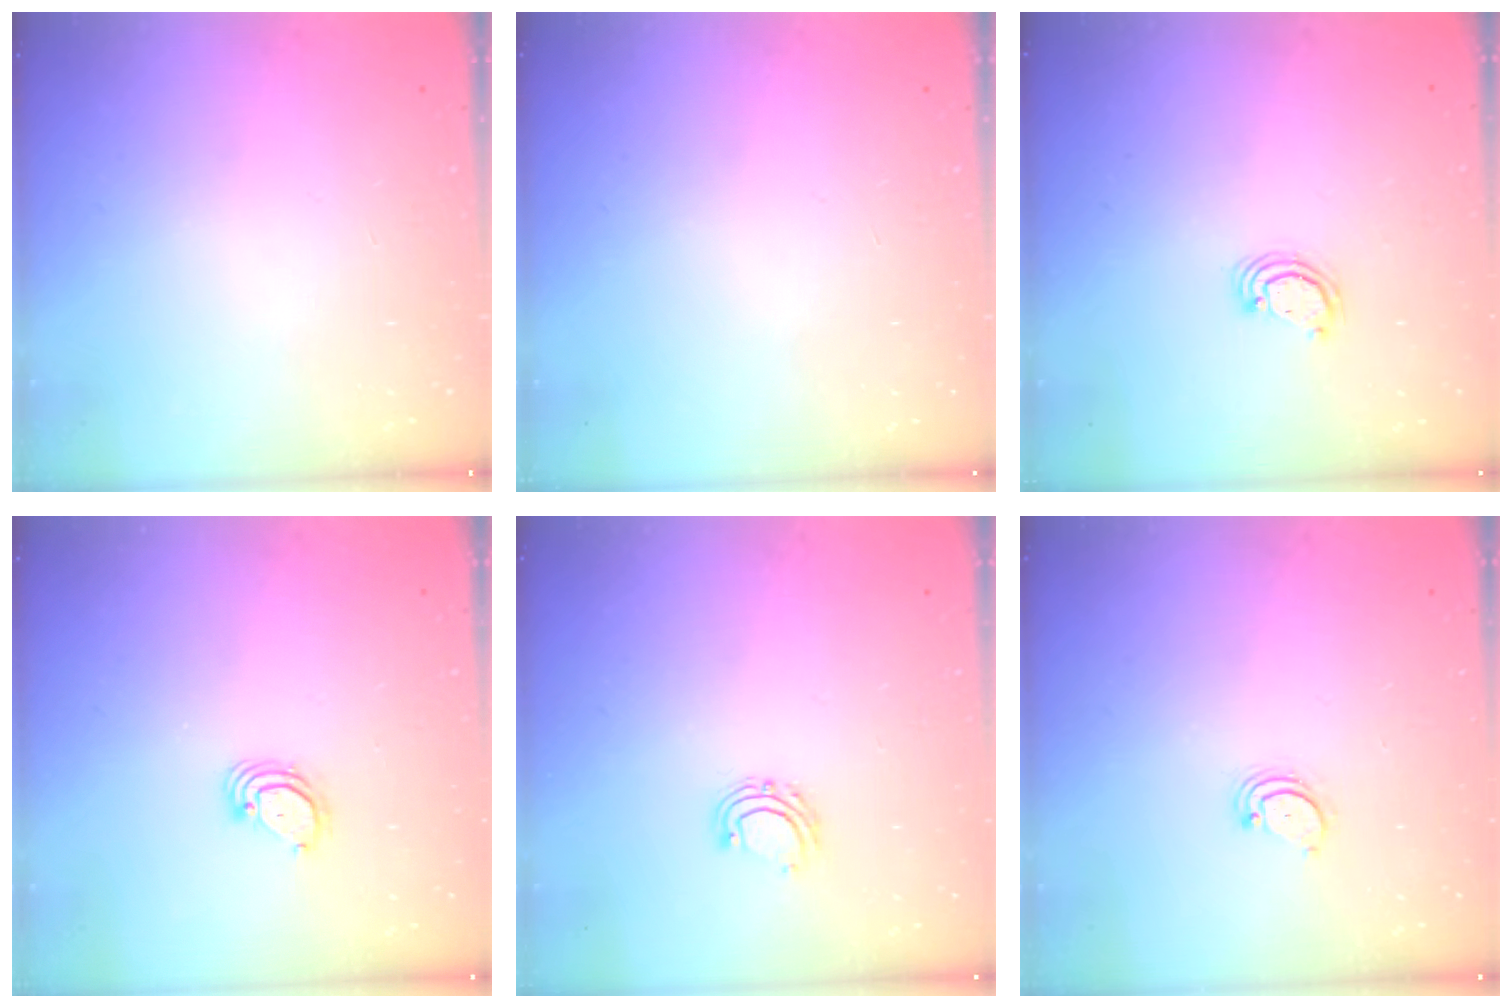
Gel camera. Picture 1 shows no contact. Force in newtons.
{"total": 0.0}
{"total": 2.3, "press": 2.3, "slide": 0.3}
{"total": 3.8, "press": 3.8, "slide": 0.3}
{"total": 5.5, "press": 5.4, "slide": 1.1}
{"total": 2.6, "press": 2.5, "slide": 0.3}